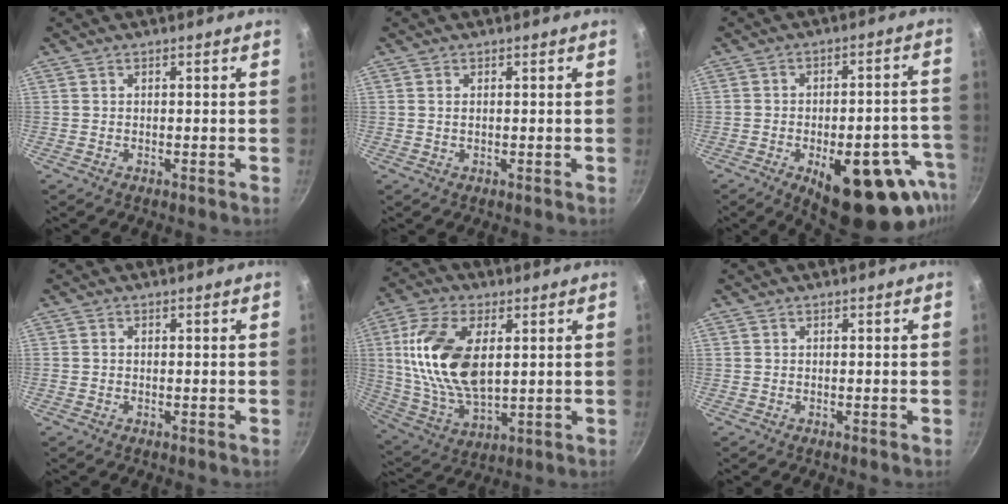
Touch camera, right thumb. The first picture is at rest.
{"total": 1.0, "force": [0.2, 0.6, 0.8], "torque": [-0.014, 0.001, 0.003]}
{"total": 23.0, "force": [-10.5, 10.2, 17.7], "torque": [-0.161, 0.028, -0.128]}
{"total": 0.6, "force": [0.0, 0.5, 0.4], "torque": [-0.005, 0.003, -0.001]}
{"total": 18.3, "force": [3.6, 10.0, 14.9], "torque": [-0.278, -0.008, 0.075]}
{"total": 0.0}